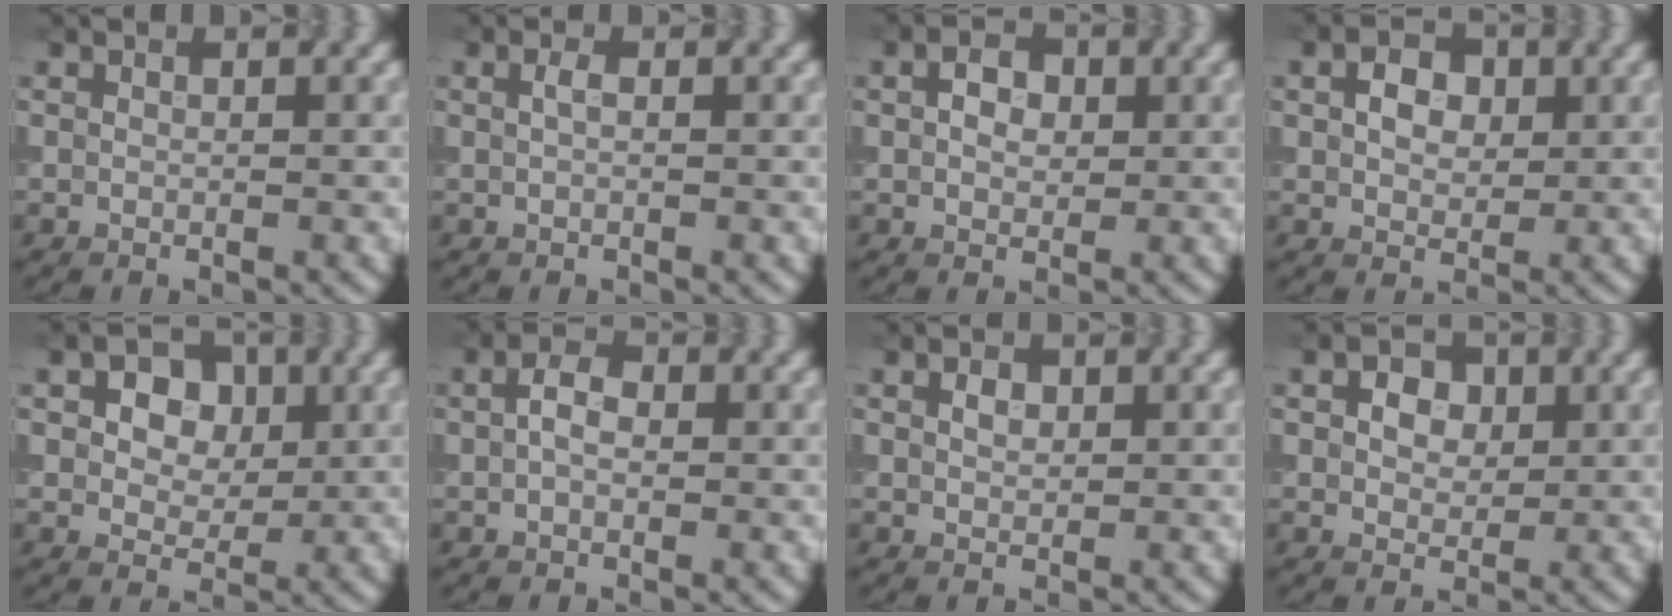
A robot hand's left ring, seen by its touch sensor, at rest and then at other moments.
{"total": 0.8, "force": [0.2, 0.3, 0.7], "torque": [-0.016, 0.003, 0.003]}
{"total": 2.6, "force": [0.5, 1.8, 1.7], "torque": [-0.033, 0.003, 0.006]}
{"total": 3.0, "force": [0.7, 2.2, 1.9], "torque": [-0.037, 0.004, 0.010]}
{"total": 5.2, "force": [1.7, 3.7, 3.3], "torque": [-0.044, 0.009, 0.005]}
{"total": 2.7, "force": [0.3, 1.7, 2.1], "torque": [-0.036, 0.004, -0.001]}
{"total": 1.3, "force": [0.4, 0.8, 0.8], "torque": [-0.014, 0.002, 0.008]}
{"total": 3.1, "force": [1.1, 2.2, 1.9], "torque": [-0.031, 0.003, 0.010]}